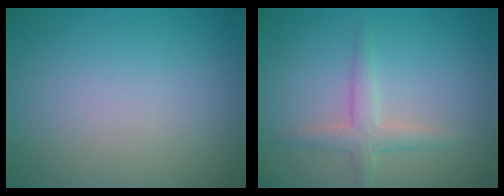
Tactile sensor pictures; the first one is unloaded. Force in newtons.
{"total": 2.5, "press": 2.4, "slide": 0.3}